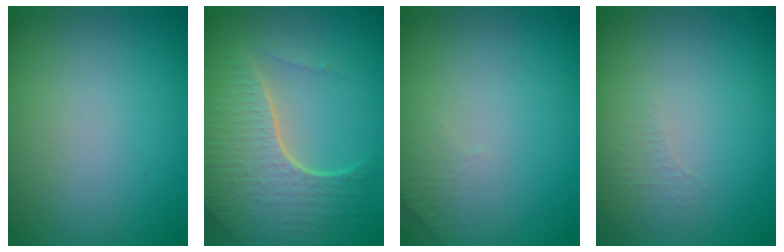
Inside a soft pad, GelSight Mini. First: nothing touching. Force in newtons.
{"total": 7.4, "press": 5.3, "slide": 5.3}
{"total": 1.3, "press": 1.2, "slide": 0.3}
{"total": 0.8, "press": 0.4, "slide": 0.7}